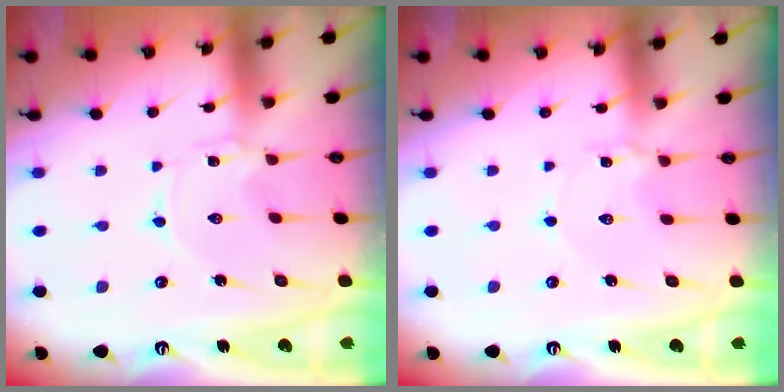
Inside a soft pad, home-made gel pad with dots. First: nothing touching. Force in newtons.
{"total": 2.9, "press": 2.9, "slide": 0.4}